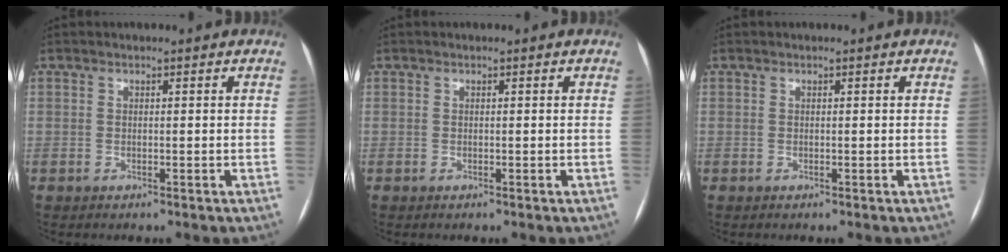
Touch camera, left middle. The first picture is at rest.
{"total": 0.0}
{"total": 0.0}